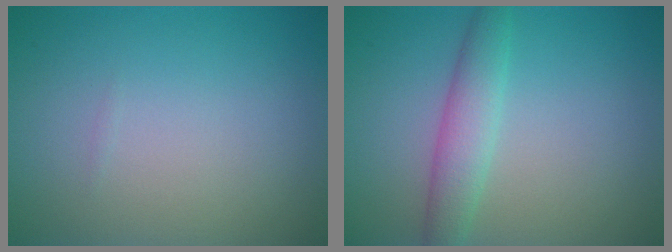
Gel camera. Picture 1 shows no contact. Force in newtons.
{"total": 3.0, "press": 3.0, "slide": 0.1}